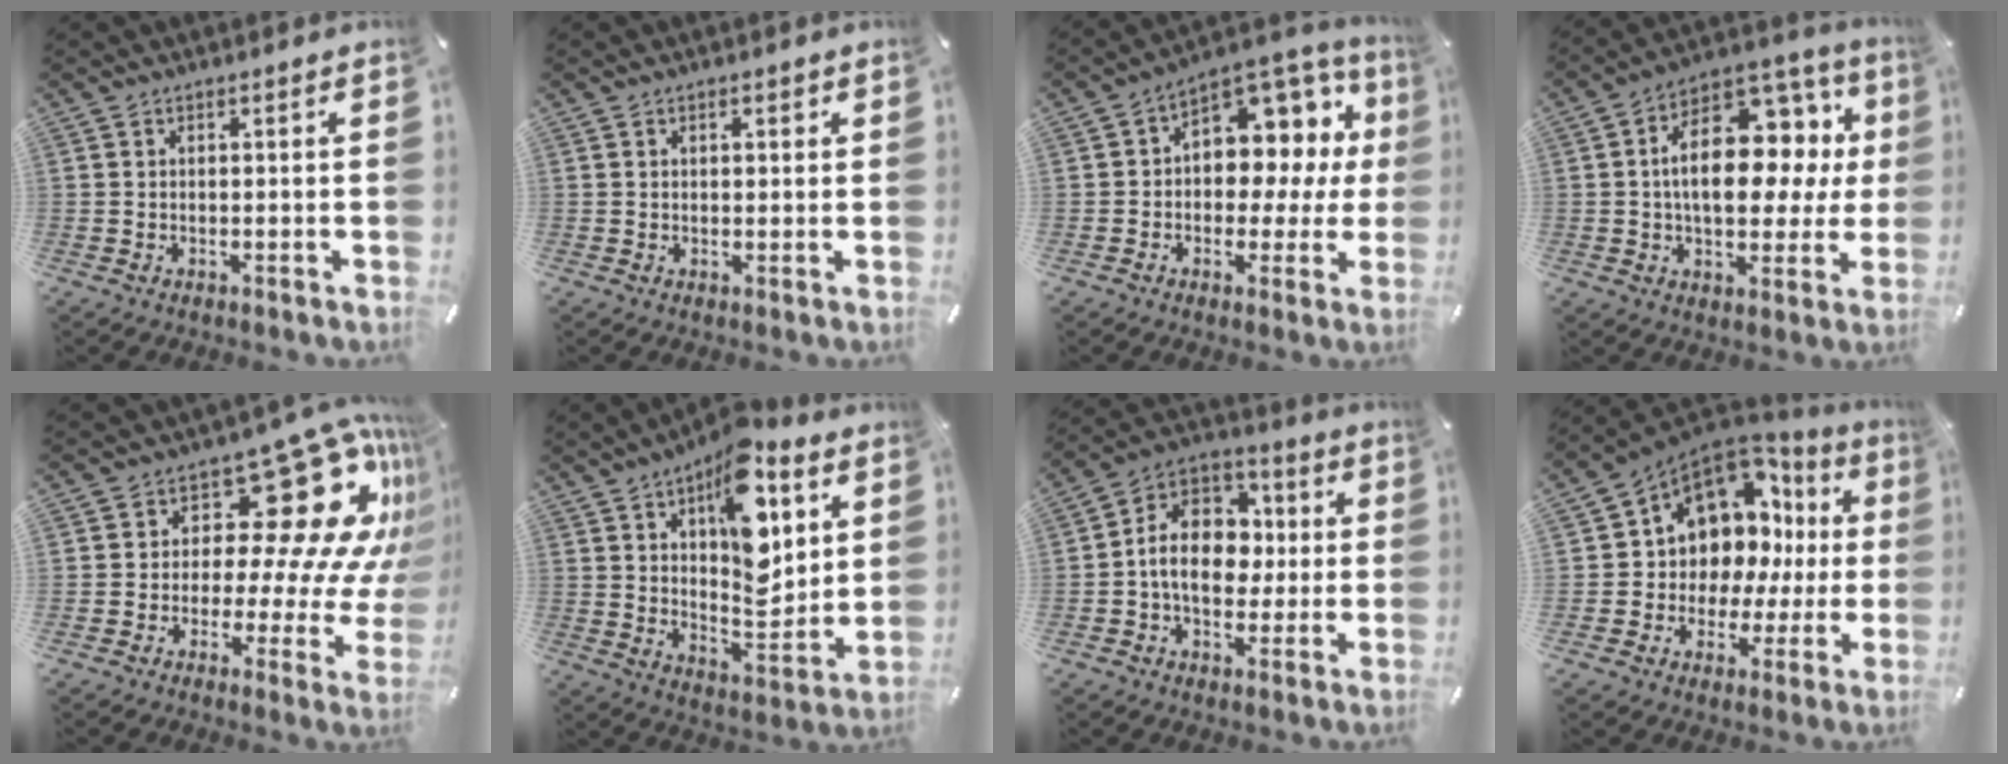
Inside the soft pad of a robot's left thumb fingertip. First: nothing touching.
{"total": 1.4, "force": [0.5, 0.9, 1.0], "torque": [-0.012, 0.002, 0.007]}
{"total": 9.6, "force": [2.1, 7.6, 5.5], "torque": [-0.070, -0.032, 0.040]}
{"total": 18.7, "force": [3.0, 11.8, 14.2], "torque": [-0.211, -0.015, 0.052]}
{"total": 24.3, "force": [8.5, 12.9, 18.7], "torque": [-0.249, -0.059, 0.149]}
{"total": 17.8, "force": [8.2, 9.3, 12.8], "torque": [-0.168, -0.046, 0.139]}
{"total": 12.9, "force": [-1.3, 10.4, 7.5], "torque": [-0.145, 0.012, -0.023]}
{"total": 11.0, "force": [5.2, 8.8, 4.0], "torque": [-0.076, -0.064, 0.099]}